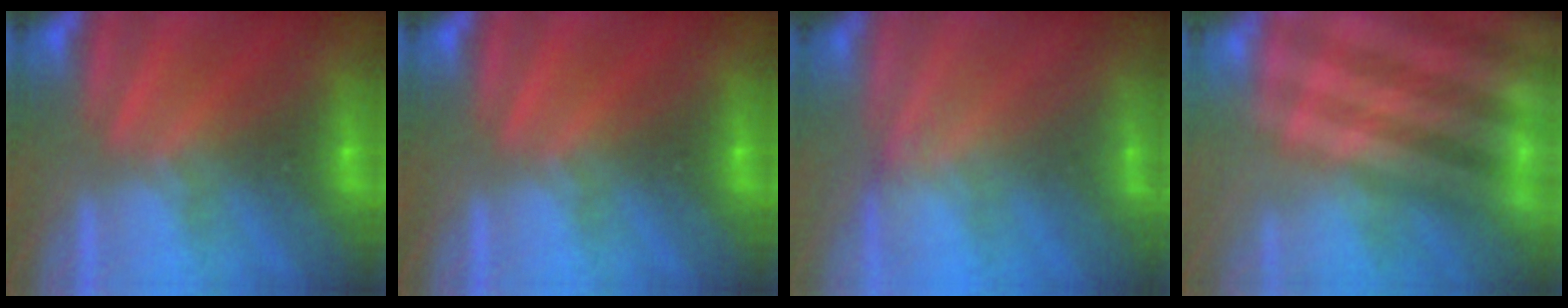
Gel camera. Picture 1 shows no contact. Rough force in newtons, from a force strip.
{"total": 0.0}
{"total": 1.7}
{"total": 5.6}